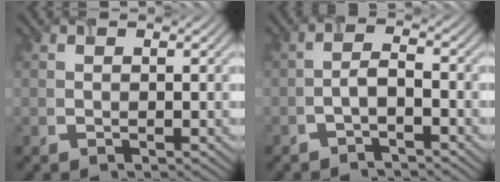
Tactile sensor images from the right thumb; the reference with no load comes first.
{"total": 2.3, "force": [-1.7, 0.6, 1.3], "torque": [-0.025, 0.003, -0.038]}